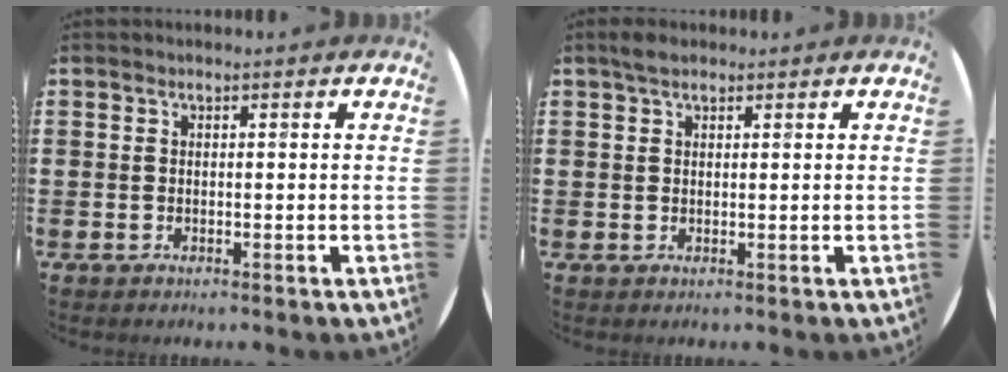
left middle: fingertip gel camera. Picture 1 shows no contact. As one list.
[{"total": 1.8, "force": [1.4, 0.9, 0.7], "torque": [-0.008, 0.004, 0.024]}]